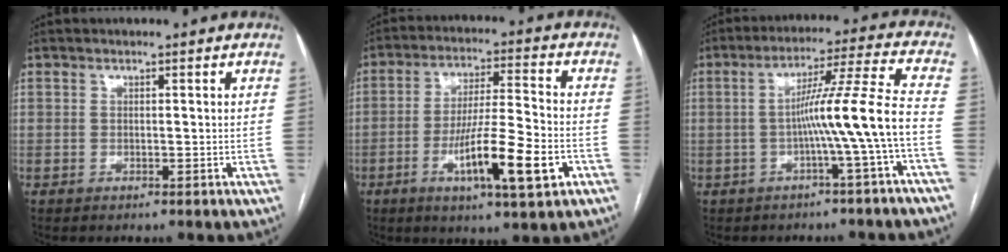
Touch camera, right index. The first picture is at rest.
{"total": 13.5, "force": [-5.0, 1.4, 12.5], "torque": [-0.217, -0.009, -0.077]}
{"total": 10.4, "force": [-2.9, -2.3, 9.7], "torque": [-0.156, 0.020, -0.044]}